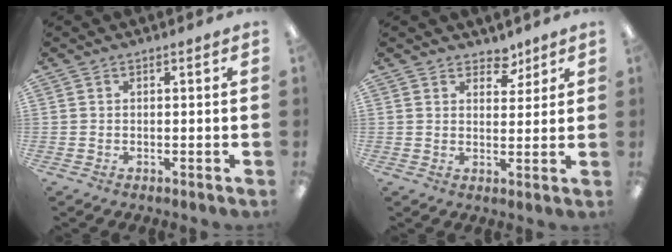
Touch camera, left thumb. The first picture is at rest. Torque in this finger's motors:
{"motor_torque": [-0.08, -0.05, -0.21, -0.17, -0.02]}